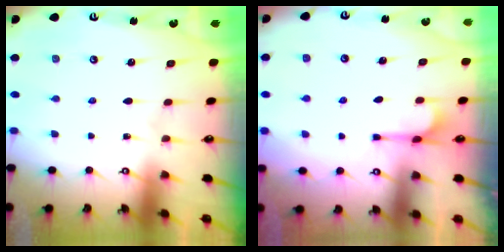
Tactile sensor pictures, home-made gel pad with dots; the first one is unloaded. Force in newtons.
{"total": 1.1, "press": 0.1, "slide": 1.1}